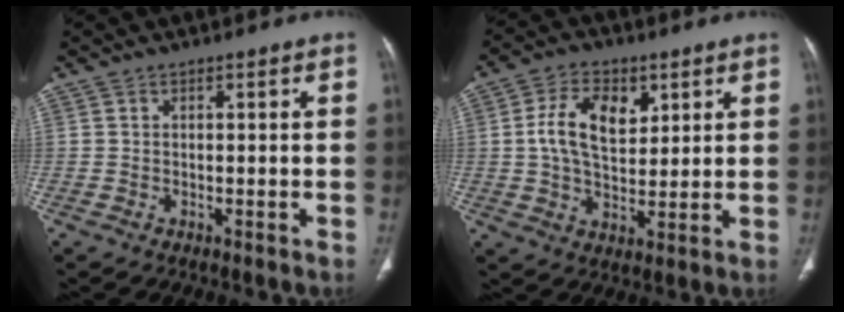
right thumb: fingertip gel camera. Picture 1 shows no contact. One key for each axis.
{"total": 10.8, "fx": 3.1, "fy": 6.7, "fz": 7.9, "tx": -0.117, "ty": -0.008, "tz": 0.055}